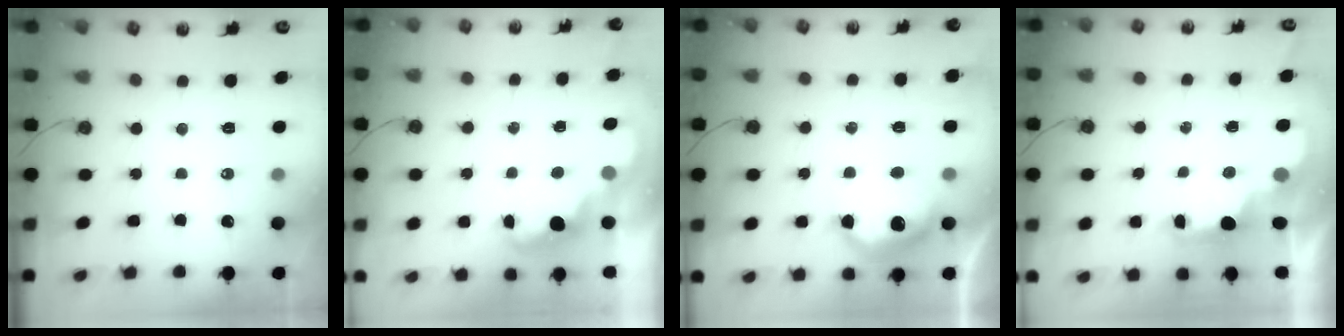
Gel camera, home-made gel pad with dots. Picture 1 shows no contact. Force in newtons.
{"total": 2.4, "press": 2.3, "slide": 0.5}
{"total": 13.0, "press": 13.0, "slide": 0.9}
{"total": 2.4, "press": 2.2, "slide": 0.8}